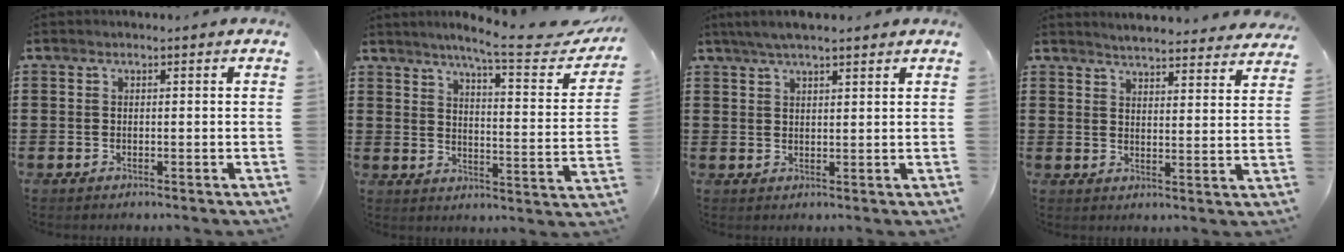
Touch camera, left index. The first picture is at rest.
{"total": 8.0, "force": [6.3, 0.0, 5.0], "torque": [-0.095, -0.041, 0.097]}
{"total": 3.8, "force": [3.0, 0.7, 2.2], "torque": [-0.049, 0.003, 0.055]}
{"total": 4.0, "force": [3.9, -0.4, 0.4], "torque": [-0.024, -0.024, 0.068]}